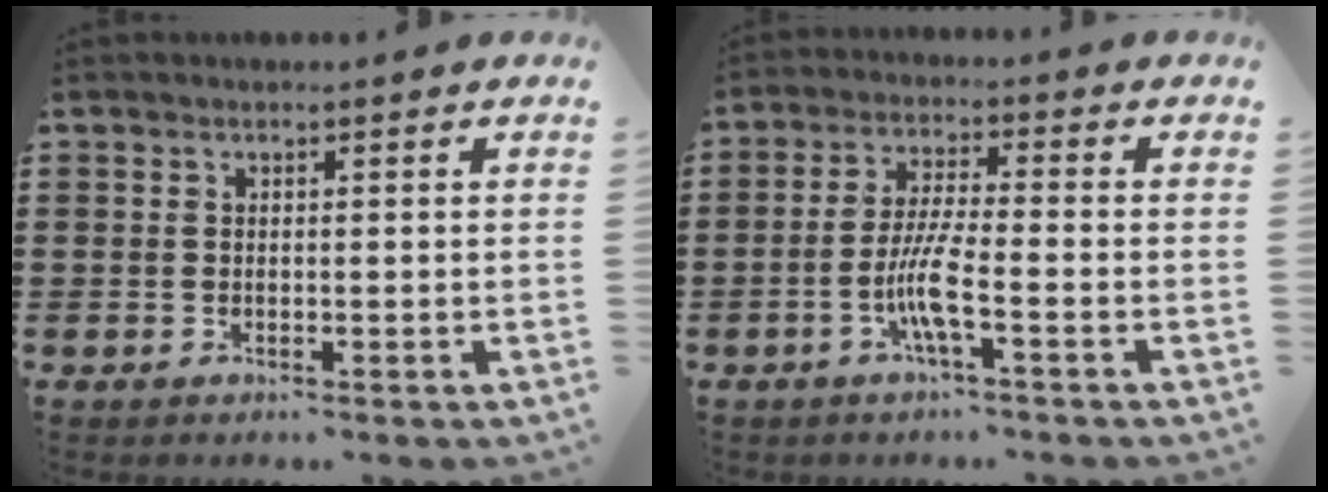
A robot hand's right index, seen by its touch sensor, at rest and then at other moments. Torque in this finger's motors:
{"motor_torque": [1.28, 0.86, 0.33, 0.15]}